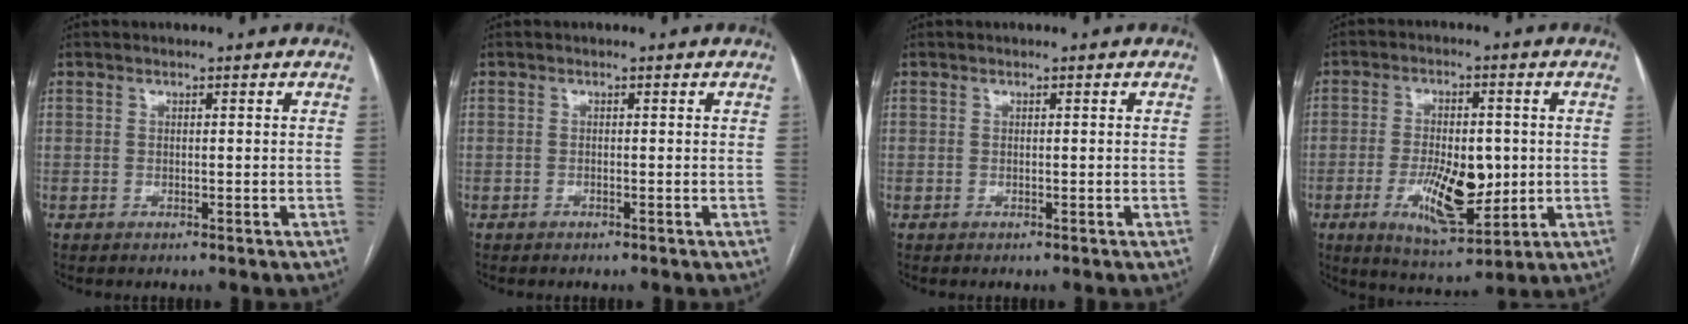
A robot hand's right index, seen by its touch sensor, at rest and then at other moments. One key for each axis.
{"total": 0.0}
{"total": 0.0}
{"total": 7.5, "fx": -0.8, "fy": 3.4, "fz": 6.7, "tx": -0.105, "ty": -0.006, "tz": -0.002}